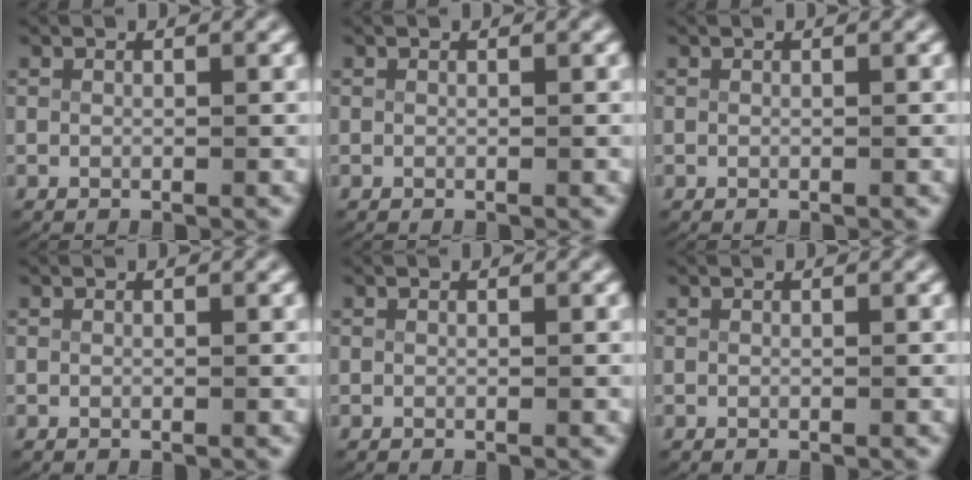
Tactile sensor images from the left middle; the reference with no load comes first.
{"total": 0.0}
{"total": 0.0}
{"total": 0.0}
{"total": 0.0}
{"total": 0.0}